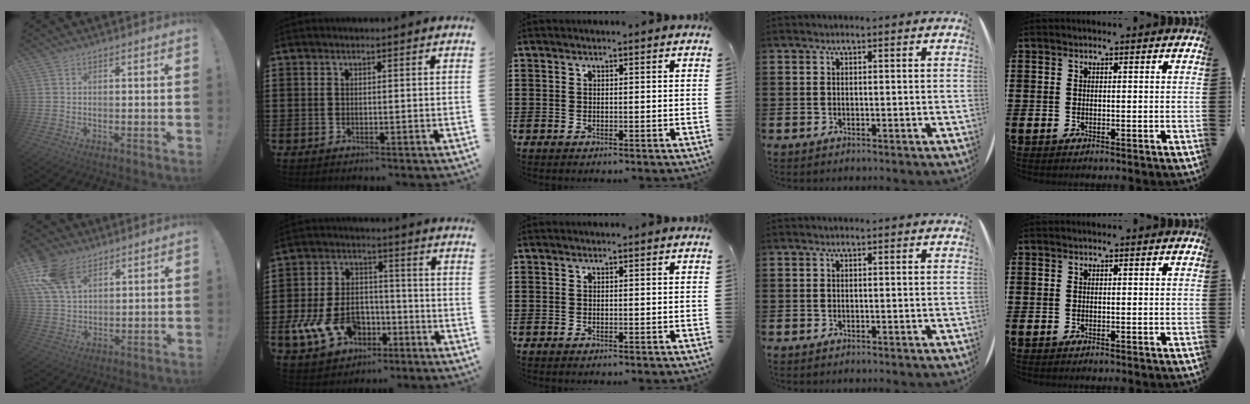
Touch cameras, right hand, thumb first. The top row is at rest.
{"thumb": {"total": 13.6, "force": [7.4, 8.5, 7.5], "torque": [-0.151, -0.028, 0.145]}, "index": {"total": 11.0, "force": [-3.9, 7.6, 6.9], "torque": [-0.165, 0.017, -0.067]}}